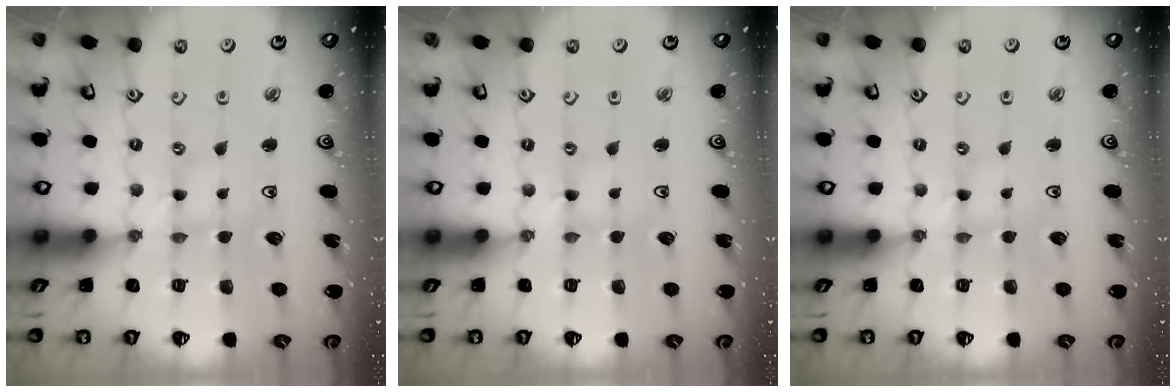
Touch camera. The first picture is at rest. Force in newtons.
{"total": 0.0}
{"total": 0.8, "press": 0.7, "slide": 0.2}